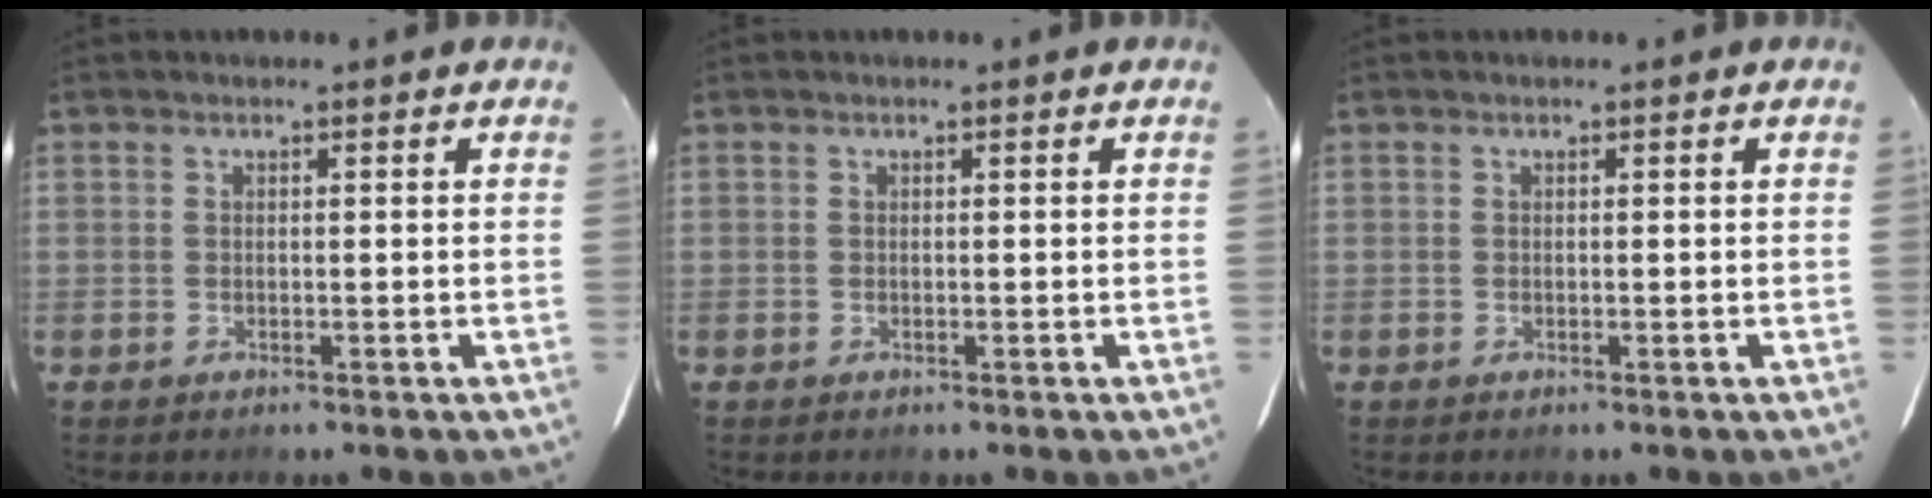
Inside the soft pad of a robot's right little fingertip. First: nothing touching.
{"total": 0.0}
{"total": 0.0}